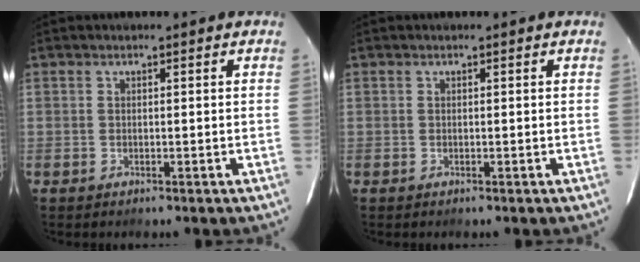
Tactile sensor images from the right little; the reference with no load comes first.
{"total": 0.0}